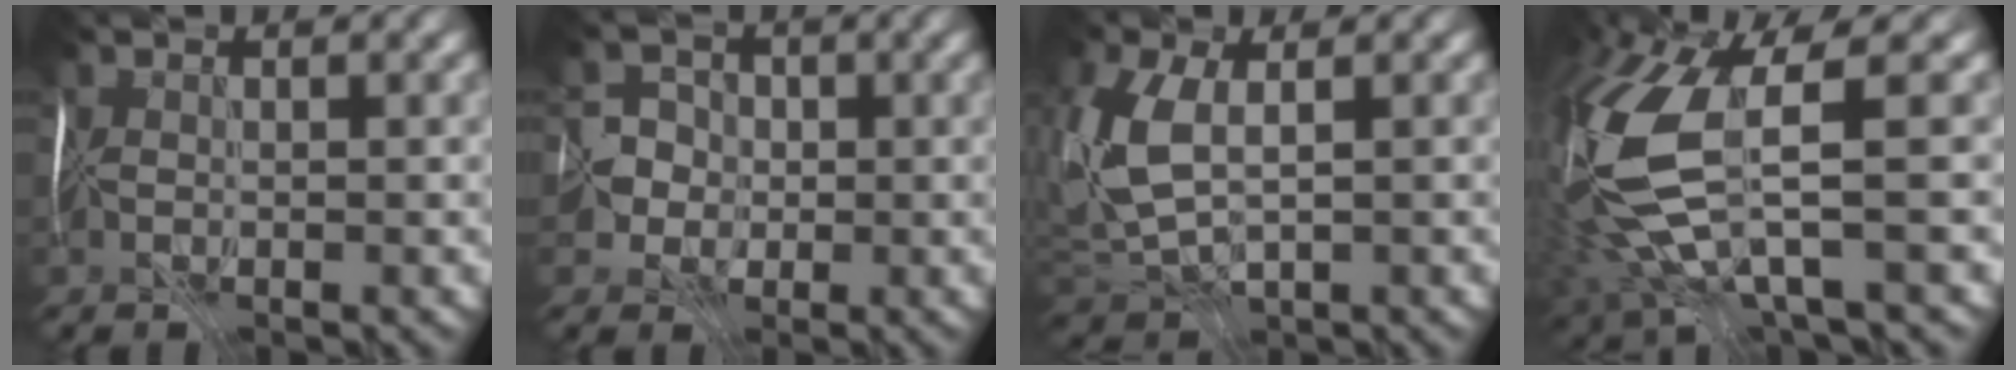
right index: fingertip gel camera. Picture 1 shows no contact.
{"total": 3.5, "force": [-0.9, 3.3, 0.1], "torque": [0.033, 0.008, -0.032]}
{"total": 4.8, "force": [1.1, 2.5, 3.9], "torque": [-0.101, 0.005, 0.027]}
{"total": 9.3, "force": [0.2, 3.1, 8.8], "torque": [-0.223, -0.026, 0.018]}